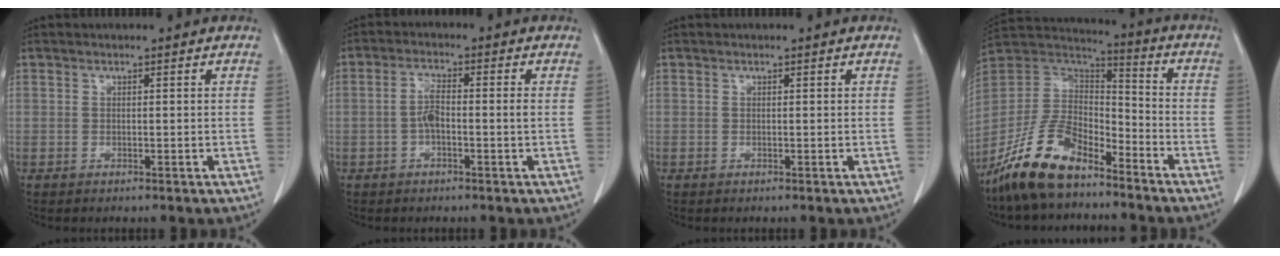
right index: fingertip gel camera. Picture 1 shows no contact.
{"total": 3.7, "force": [-0.7, 0.6, 3.6], "torque": [-0.073, 0.010, -0.013]}
{"total": 0.0}
{"total": 14.4, "force": [-10.5, 5.6, 8.2], "torque": [-0.171, 0.012, -0.200]}